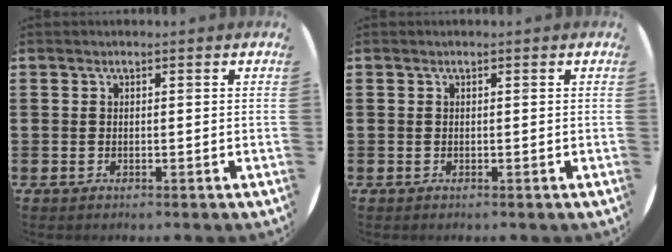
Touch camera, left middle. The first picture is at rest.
{"total": 0.0}